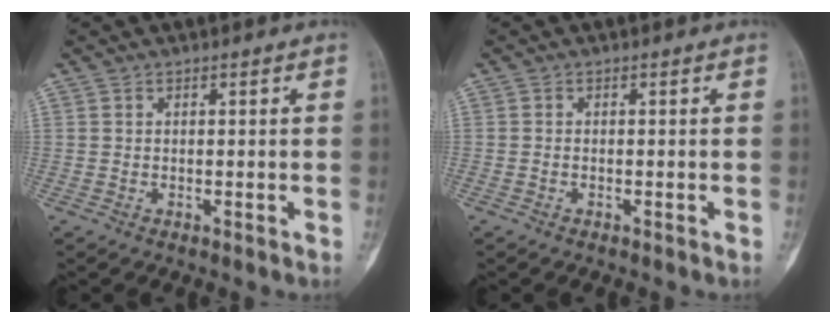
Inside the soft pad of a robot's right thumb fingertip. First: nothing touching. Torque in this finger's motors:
{"motor_torque": [-0.12, -0.13, 0.28, -0.06, 0.04]}